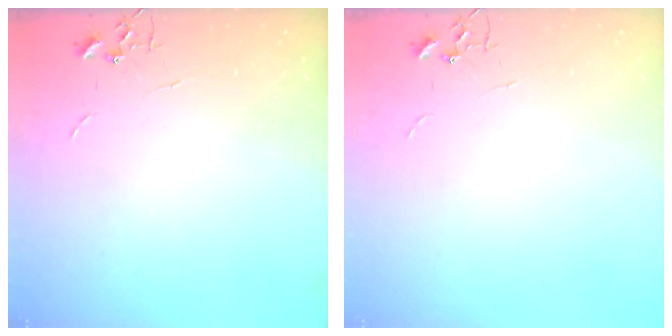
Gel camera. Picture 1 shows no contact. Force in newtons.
{"total": 0.0}